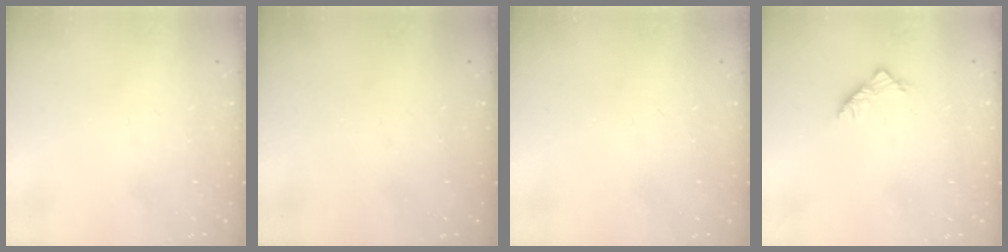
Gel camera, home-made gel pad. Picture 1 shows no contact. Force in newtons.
{"total": 0.0}
{"total": 0.0}
{"total": 4.1, "press": 3.9, "slide": 1.1}